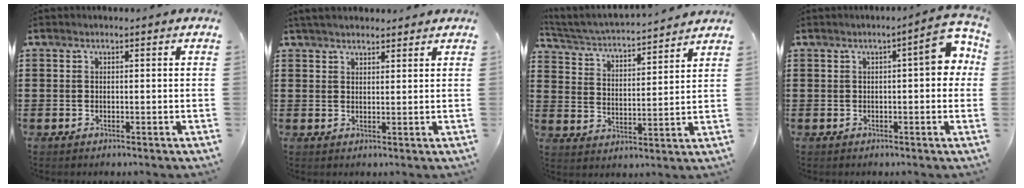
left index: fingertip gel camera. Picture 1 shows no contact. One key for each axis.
{"total": 2.7, "fx": 2.5, "fy": 0.6, "fz": 0.8, "tx": -0.021, "ty": 0.003, "tz": 0.049}
{"total": 3.5, "fx": 3.4, "fy": -0.3, "fz": 0.8, "tx": -0.036, "ty": -0.030, "tz": 0.050}
{"total": 6.0, "fx": 1.0, "fy": 1.6, "fz": 5.7, "tx": -0.072, "ty": -0.002, "tz": 0.008}